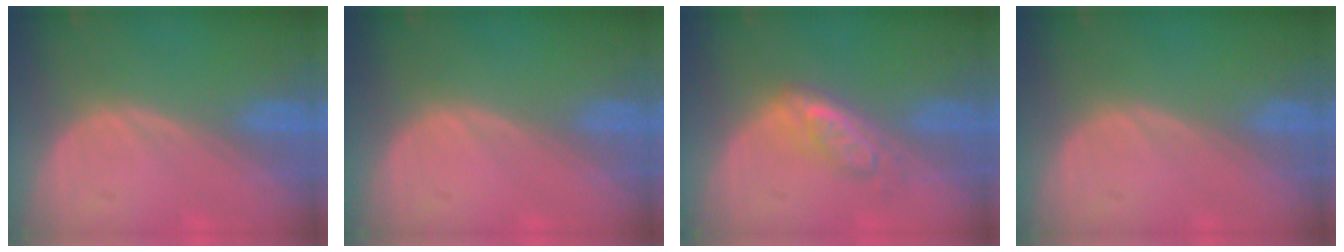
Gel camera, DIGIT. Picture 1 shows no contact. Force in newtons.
{"total": 0.0}
{"total": 4.9, "press": 4.6, "slide": 1.8}
{"total": 0.0}